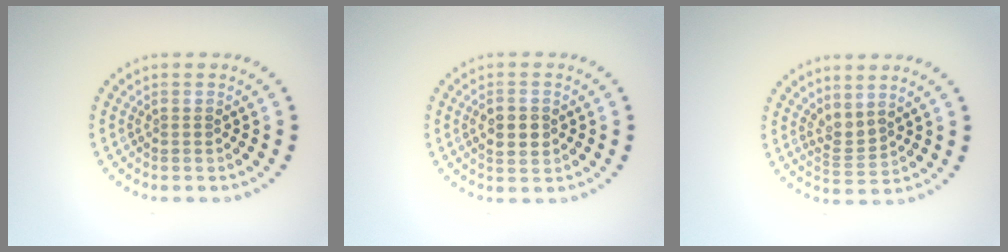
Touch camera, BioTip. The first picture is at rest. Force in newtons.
{"total": 2.6, "press": 2.6, "slide": 0.2}
{"total": 1.7, "press": 1.3, "slide": 1.2}